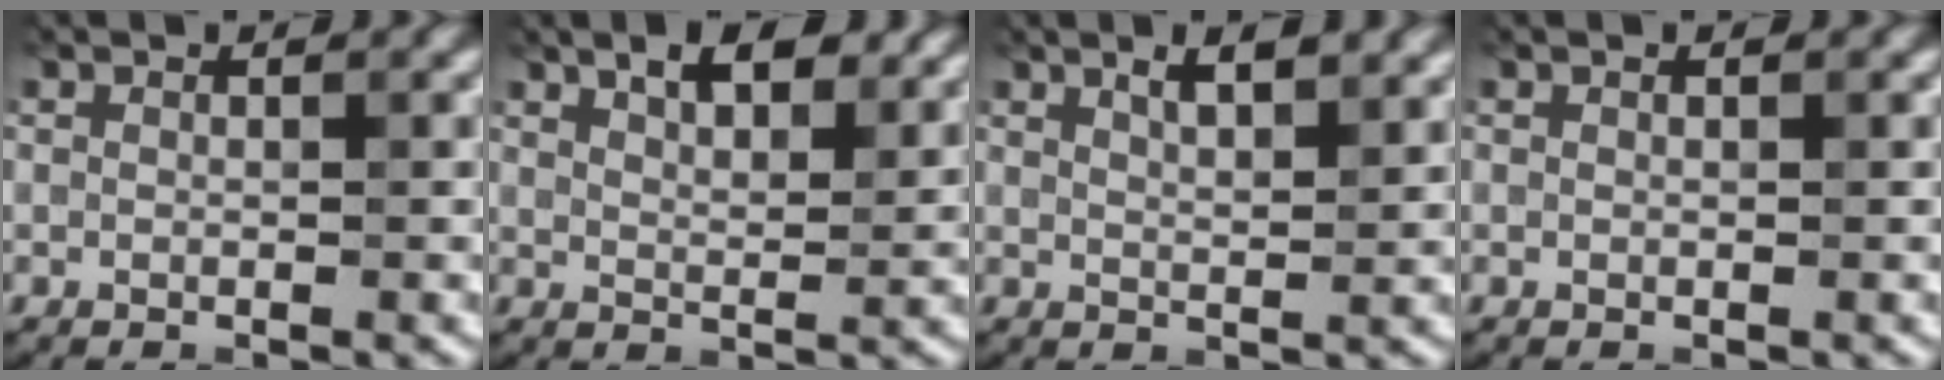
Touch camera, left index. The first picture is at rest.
{"total": 5.3, "force": [3.5, 2.0, 3.5], "torque": [-0.052, 0.013, 0.046]}
{"total": 3.9, "force": [2.4, 1.4, 2.7], "torque": [-0.024, 0.018, 0.022]}
{"total": 0.0}